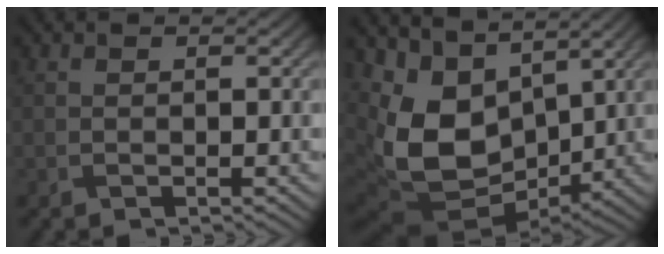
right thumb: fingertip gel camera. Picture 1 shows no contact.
{"total": 12.6, "force": [2.0, 8.7, 9.0], "torque": [-0.212, -0.021, 0.039]}